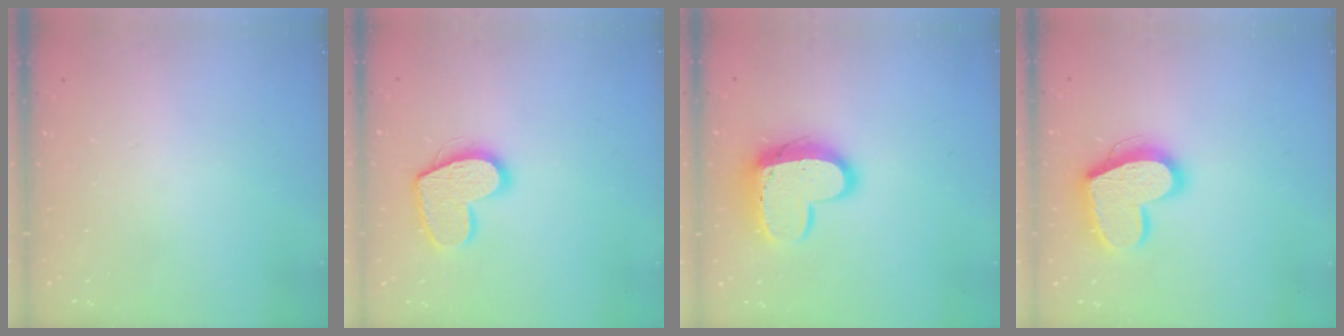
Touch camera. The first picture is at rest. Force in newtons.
{"total": 14.3, "press": 14.3, "slide": 1.1}
{"total": 14.4, "press": 14.4, "slide": 1.1}
{"total": 19.3, "press": 19.2, "slide": 1.5}